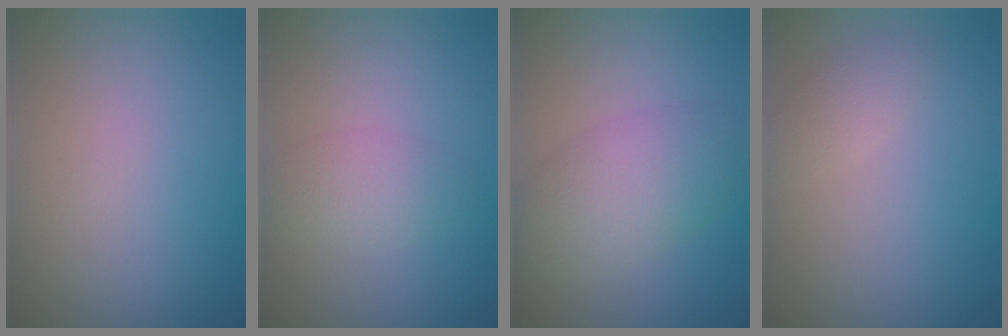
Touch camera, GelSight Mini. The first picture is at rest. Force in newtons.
{"total": 2.3, "press": 2.3, "slide": 0.1}
{"total": 4.9, "press": 4.9, "slide": 0.2}
{"total": 1.5, "press": 1.5, "slide": 0.1}